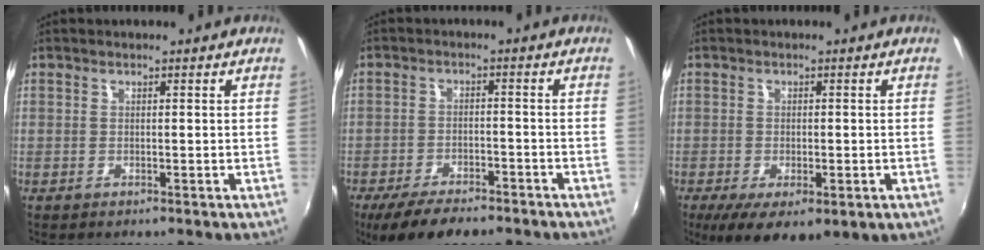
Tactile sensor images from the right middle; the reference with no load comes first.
{"total": 11.7, "force": [-9.1, 3.5, 6.4], "torque": [-0.140, -0.030, -0.145]}
{"total": 9.8, "force": [-4.5, 4.0, 7.7], "torque": [-0.141, -0.039, -0.063]}